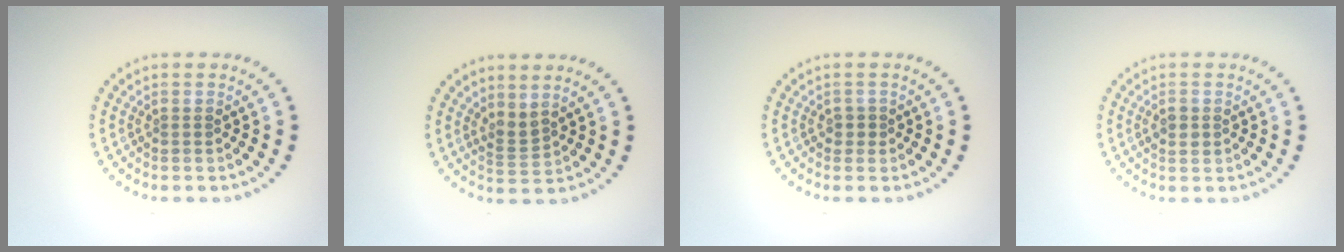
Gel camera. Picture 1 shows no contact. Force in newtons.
{"total": 1.7, "press": 1.2, "slide": 1.2}
{"total": 1.0, "press": 0.9, "slide": 0.4}
{"total": 1.4, "press": 1.4, "slide": 0.0}